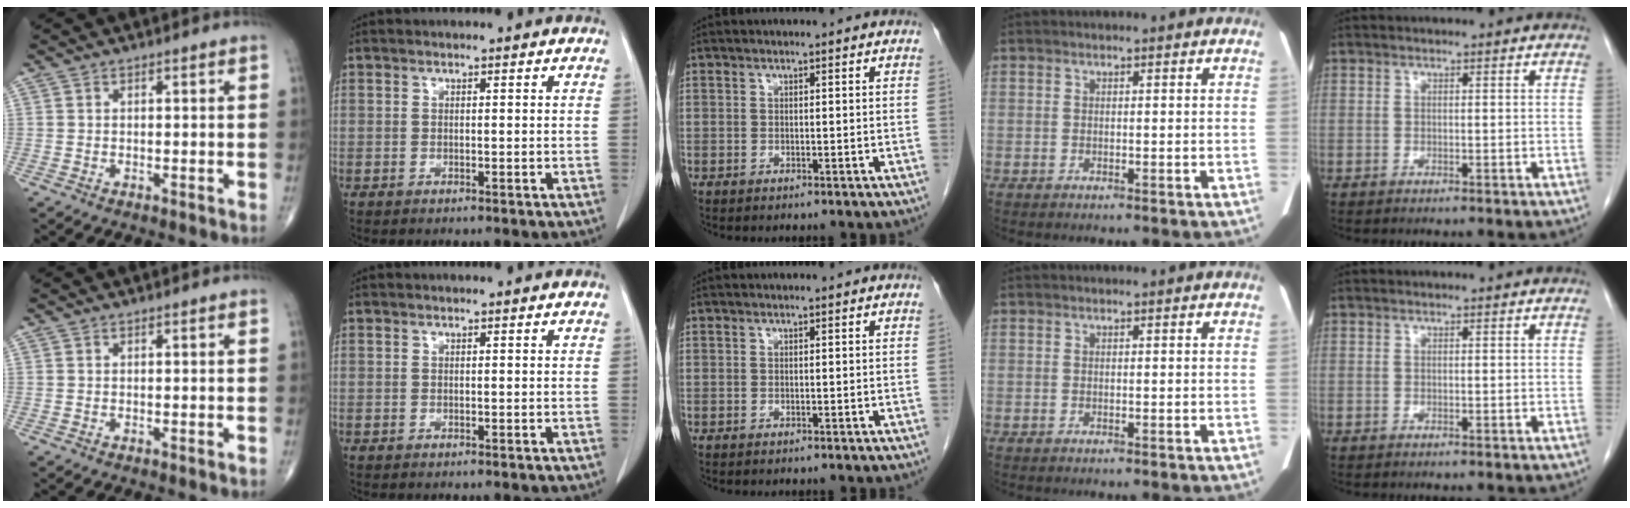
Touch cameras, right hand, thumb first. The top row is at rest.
{}